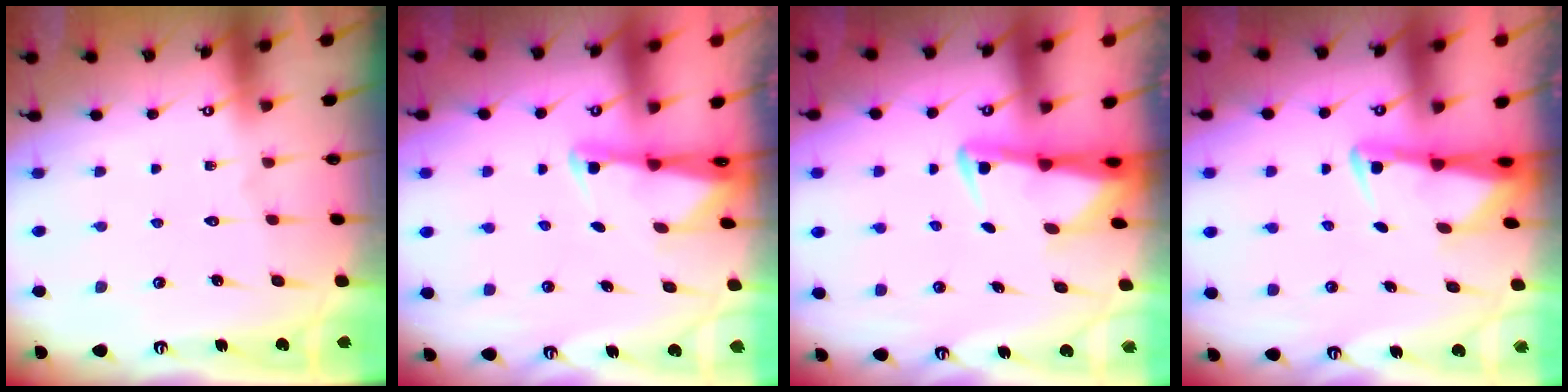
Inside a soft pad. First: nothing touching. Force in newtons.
{"total": 1.8, "press": 1.7, "slide": 0.4}
{"total": 3.1, "press": 2.9, "slide": 0.9}
{"total": 2.9, "press": 2.8, "slide": 0.6}